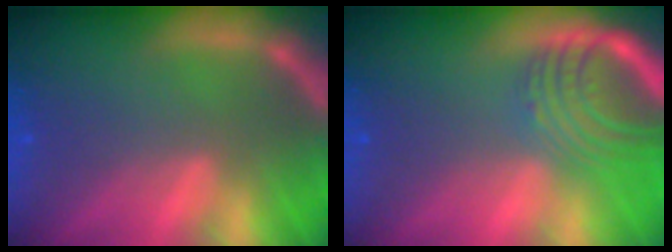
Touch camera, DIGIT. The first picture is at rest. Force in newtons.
{"total": 7.6}